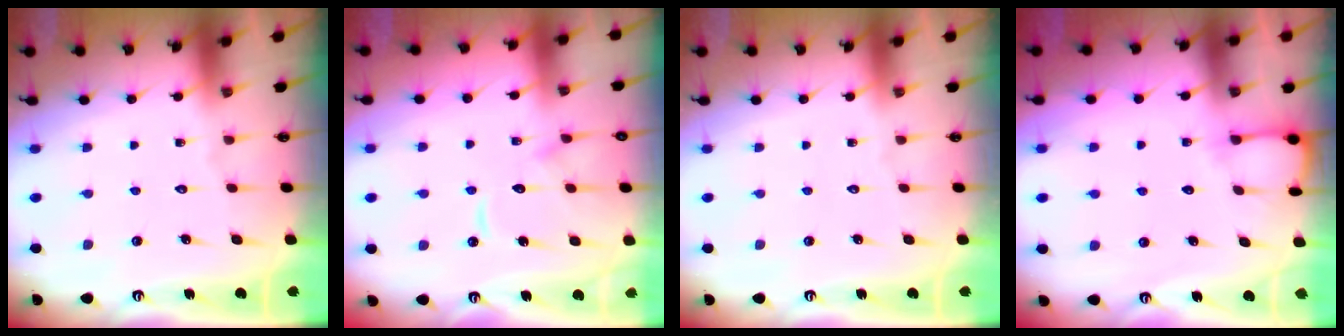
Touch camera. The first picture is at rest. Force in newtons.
{"total": 10.7, "press": 10.6, "slide": 1.1}
{"total": 0.0}
{"total": 3.3, "press": 3.3, "slide": 0.4}